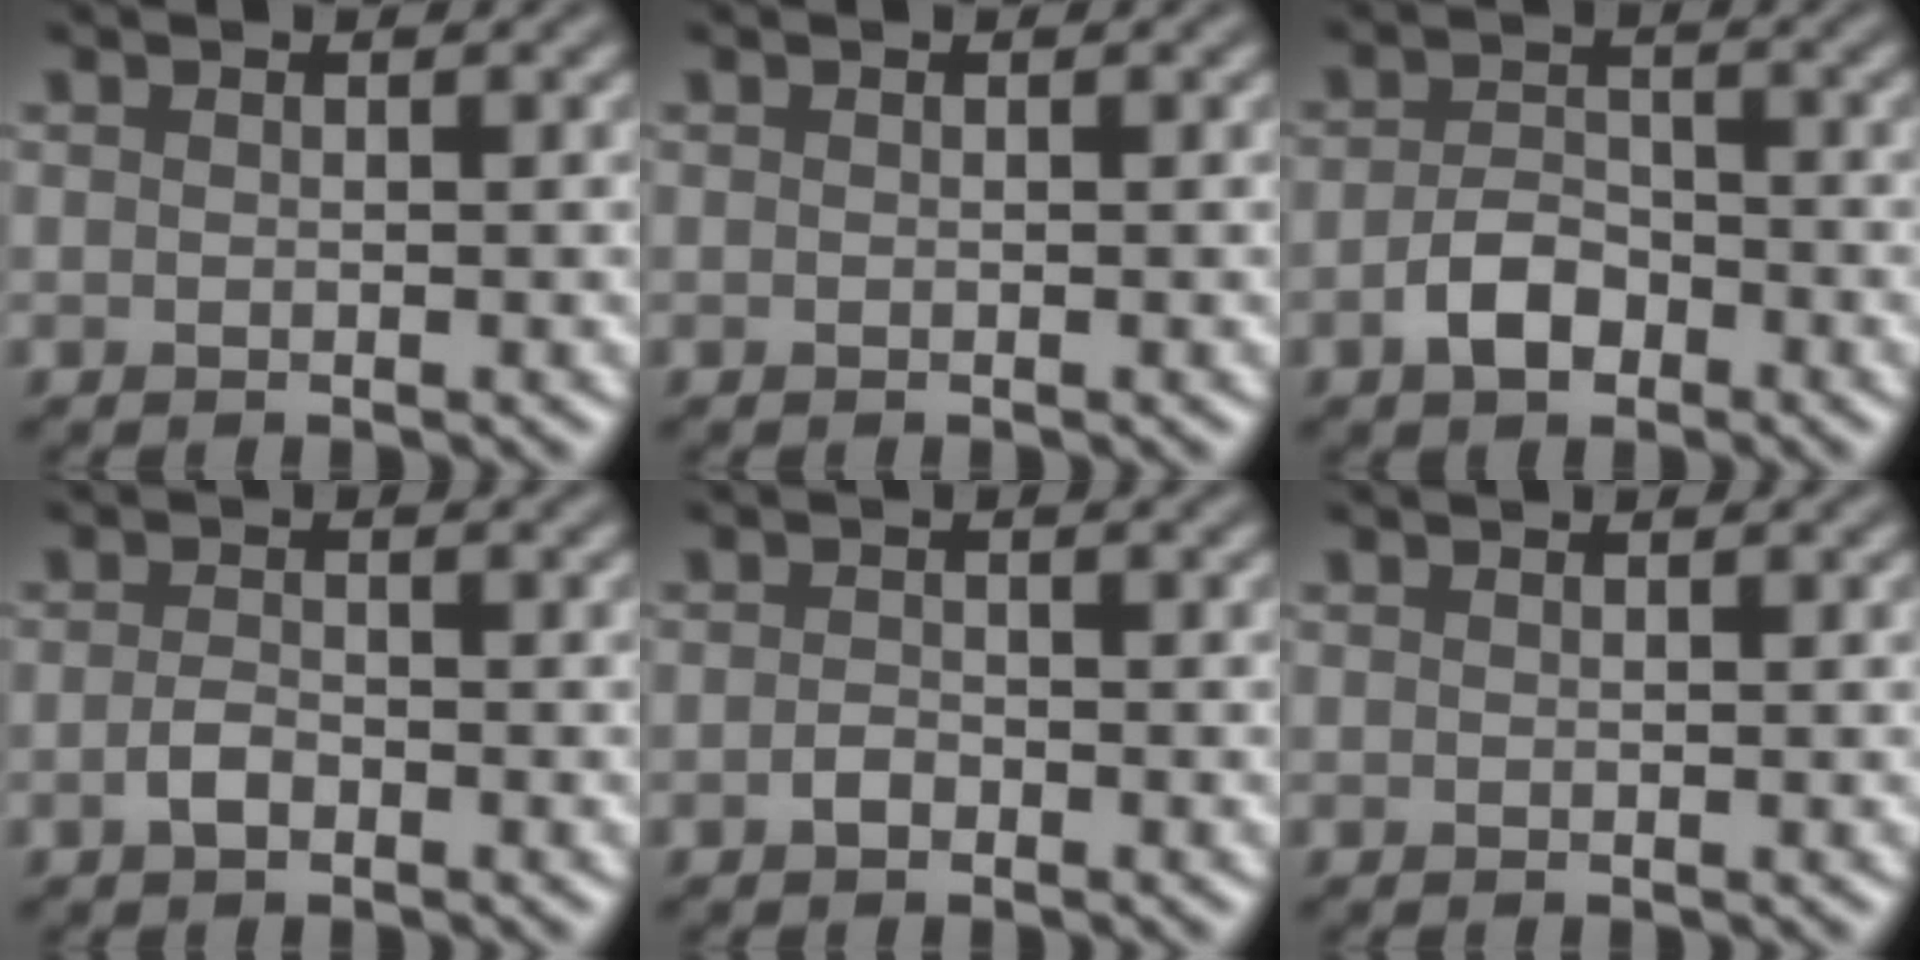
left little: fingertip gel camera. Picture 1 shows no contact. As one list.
[{"total": 0.0}, {"total": 3.2, "force": [-1.8, 1.9, 1.8], "torque": [-0.033, 0.005, -0.038]}, {"total": 1.5, "force": [-0.9, 0.7, 1.0], "torque": [-0.023, 0.001, -0.020]}, {"total": 1.1, "force": [-0.7, 0.6, 0.5], "torque": [-0.012, 0.001, -0.017]}, {"total": 0.0}]